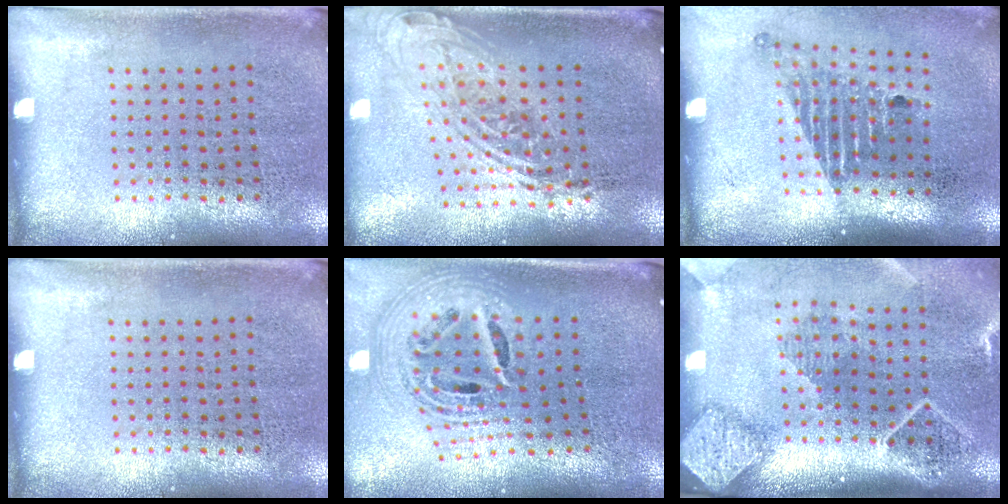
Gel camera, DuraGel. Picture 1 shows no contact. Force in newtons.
{"total": 2.0, "press": 1.5, "slide": 1.2}
{"total": 1.6, "press": 1.1, "slide": 1.2}
{"total": 0.0}
{"total": 2.7, "press": 1.9, "slide": 1.9}
{"total": 2.6, "press": 1.9, "slide": 1.8}